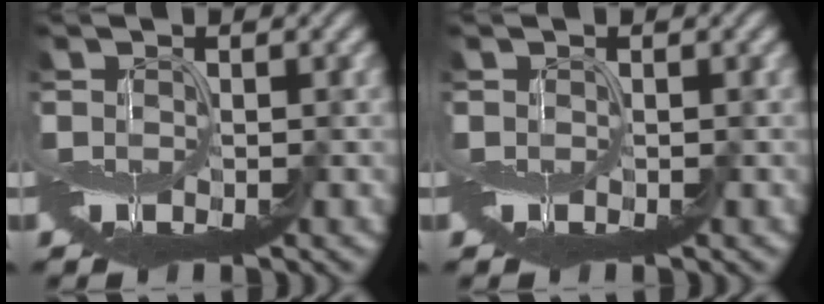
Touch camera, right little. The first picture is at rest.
{"total": 0.0}